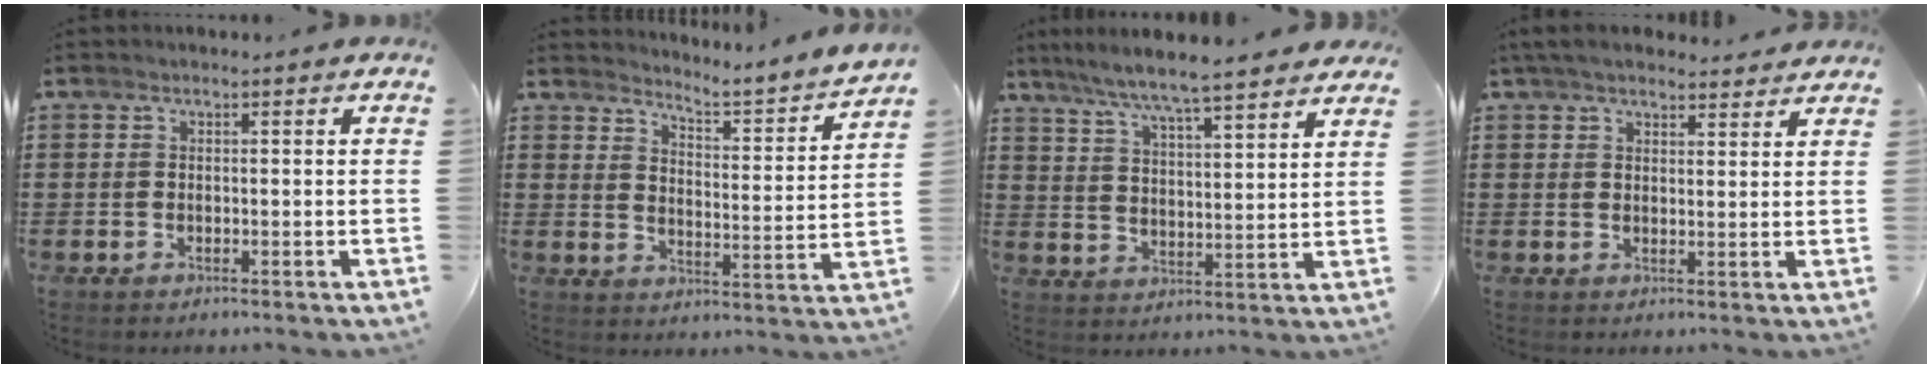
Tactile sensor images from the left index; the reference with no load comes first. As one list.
[{"total": 2.6, "force": [2.5, -0.8, 0.2], "torque": [-0.018, -0.040, 0.027]}, {"total": 6.2, "force": [5.8, -0.4, 2.3], "torque": [-0.070, -0.036, 0.096]}, {"total": 4.3, "force": [3.9, 1.2, 1.3], "torque": [-0.037, -0.003, 0.074]}]